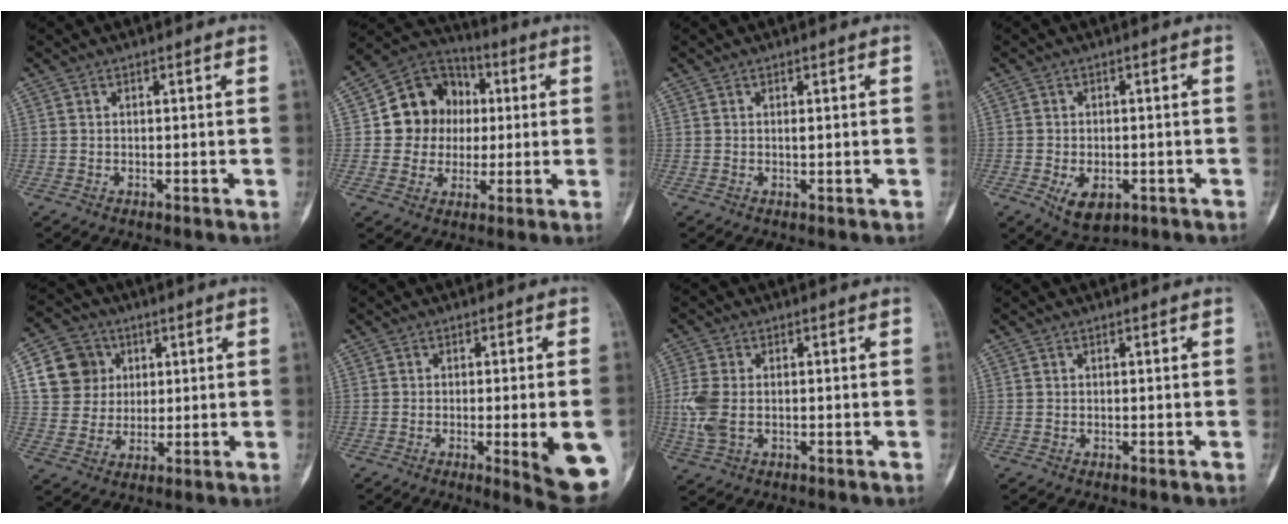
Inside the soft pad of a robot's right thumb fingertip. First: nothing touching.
{"total": 12.9, "force": [1.1, 11.7, 5.3], "torque": [-0.035, 0.018, 0.016]}
{"total": 0.8, "force": [0.1, 0.3, 0.8], "torque": [-0.012, -0.001, 0.003]}
{"total": 6.3, "force": [-2.2, 4.0, 4.4], "torque": [-0.060, 0.002, -0.022]}
{"total": 10.1, "force": [3.0, 9.2, 2.9], "torque": [-0.022, 0.000, 0.053]}
{"total": 11.0, "force": [-2.9, 2.0, 10.4], "torque": [-0.120, -0.011, -0.031]}
{"total": 5.9, "force": [-0.8, 3.2, 4.9], "torque": [-0.134, 0.002, -0.015]}
{"total": 0.0}